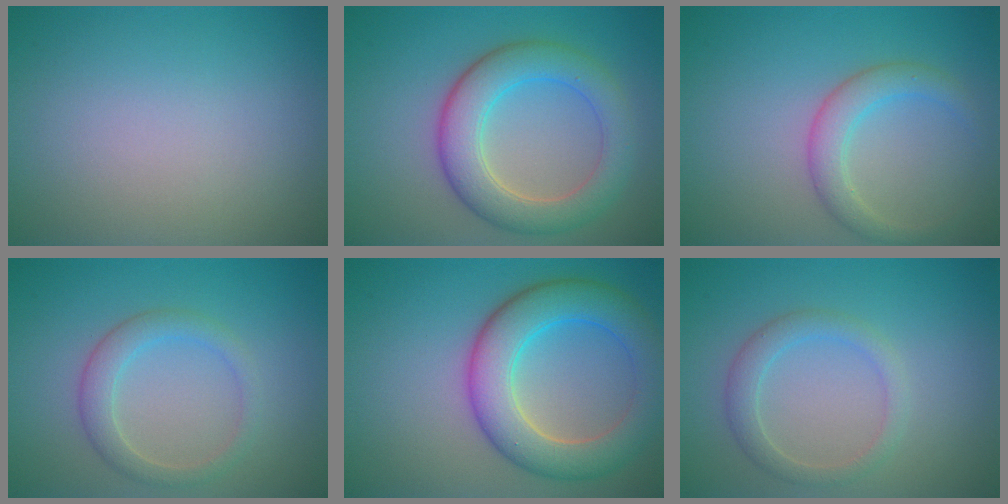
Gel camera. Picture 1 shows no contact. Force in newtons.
{"total": 6.0, "press": 6.0, "slide": 0.1}
{"total": 2.8, "press": 2.8, "slide": 0.2}
{"total": 2.7, "press": 2.7, "slide": 0.1}
{"total": 7.4, "press": 7.4, "slide": 0.2}
{"total": 2.3, "press": 2.3, "slide": 0.1}